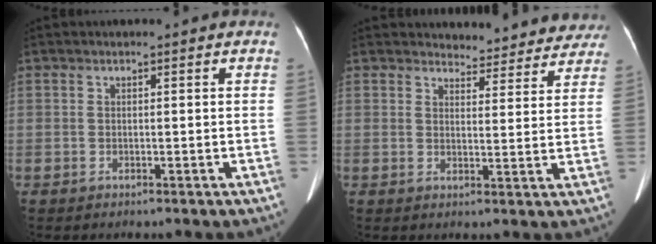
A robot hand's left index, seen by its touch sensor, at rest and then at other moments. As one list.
[{"total": 10.9, "force": [10.5, 3.2, 0.4], "torque": [0.031, -0.015, 0.099]}]